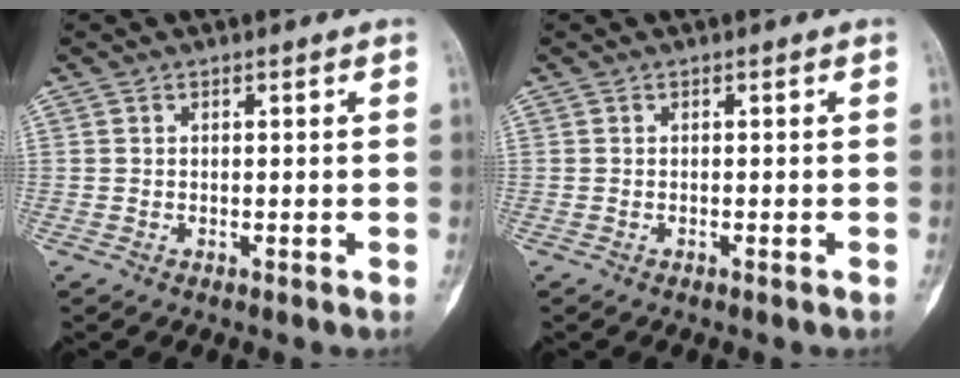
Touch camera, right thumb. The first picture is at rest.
{"total": 0.5, "force": [-0.4, 0.1, 0.4], "torque": [-0.012, 0.002, -0.001]}